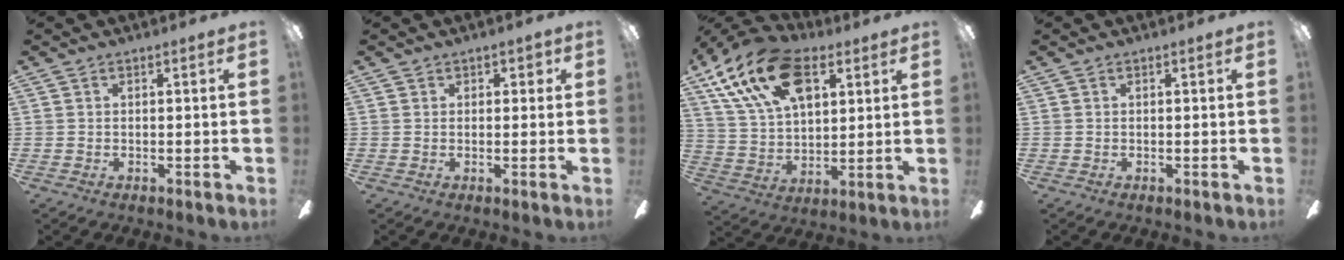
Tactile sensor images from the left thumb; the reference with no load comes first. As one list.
[{"total": 1.6, "force": [0.8, 1.4, 0.3], "torque": [0.002, 0.002, 0.012]}, {"total": 22.0, "force": [10.6, 12.7, 14.5], "torque": [-0.269, -0.028, 0.190]}, {"total": 0.0}]